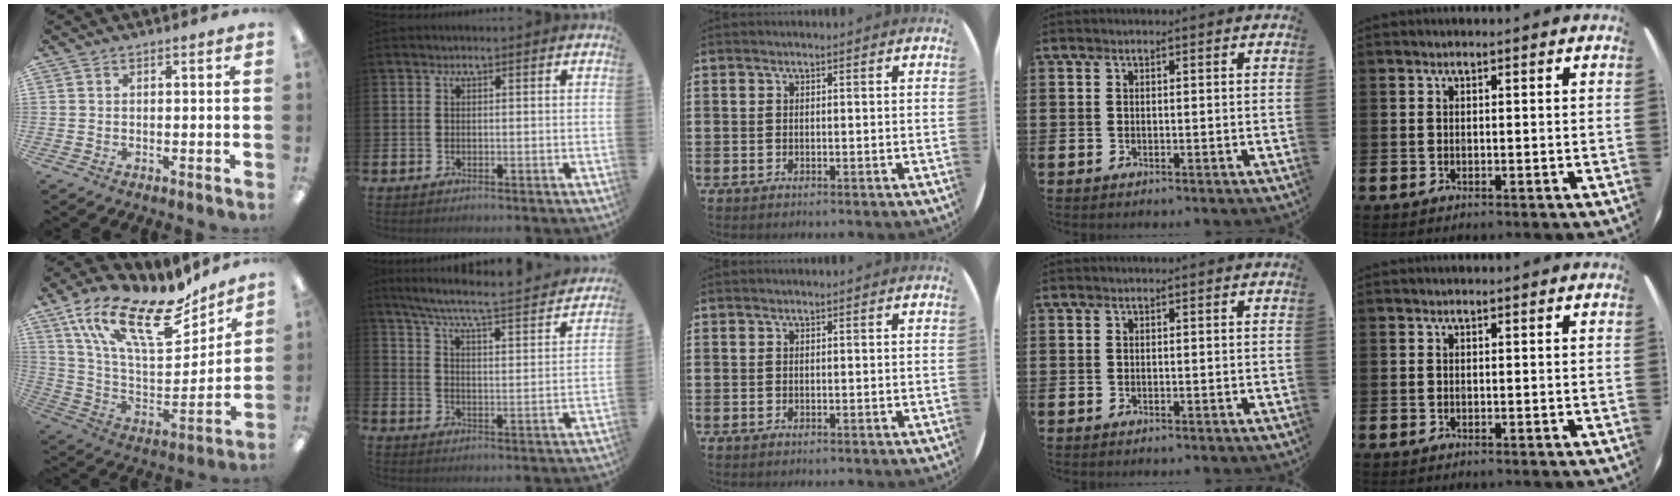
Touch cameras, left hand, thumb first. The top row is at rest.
{"thumb": {"total": 22.2, "force": [13.7, 8.7, 15.1], "torque": [-0.263, -0.082, 0.238]}, "index": {"total": 6.3, "force": [5.6, 0.3, 2.8], "torque": [-0.080, -0.047, 0.088]}}